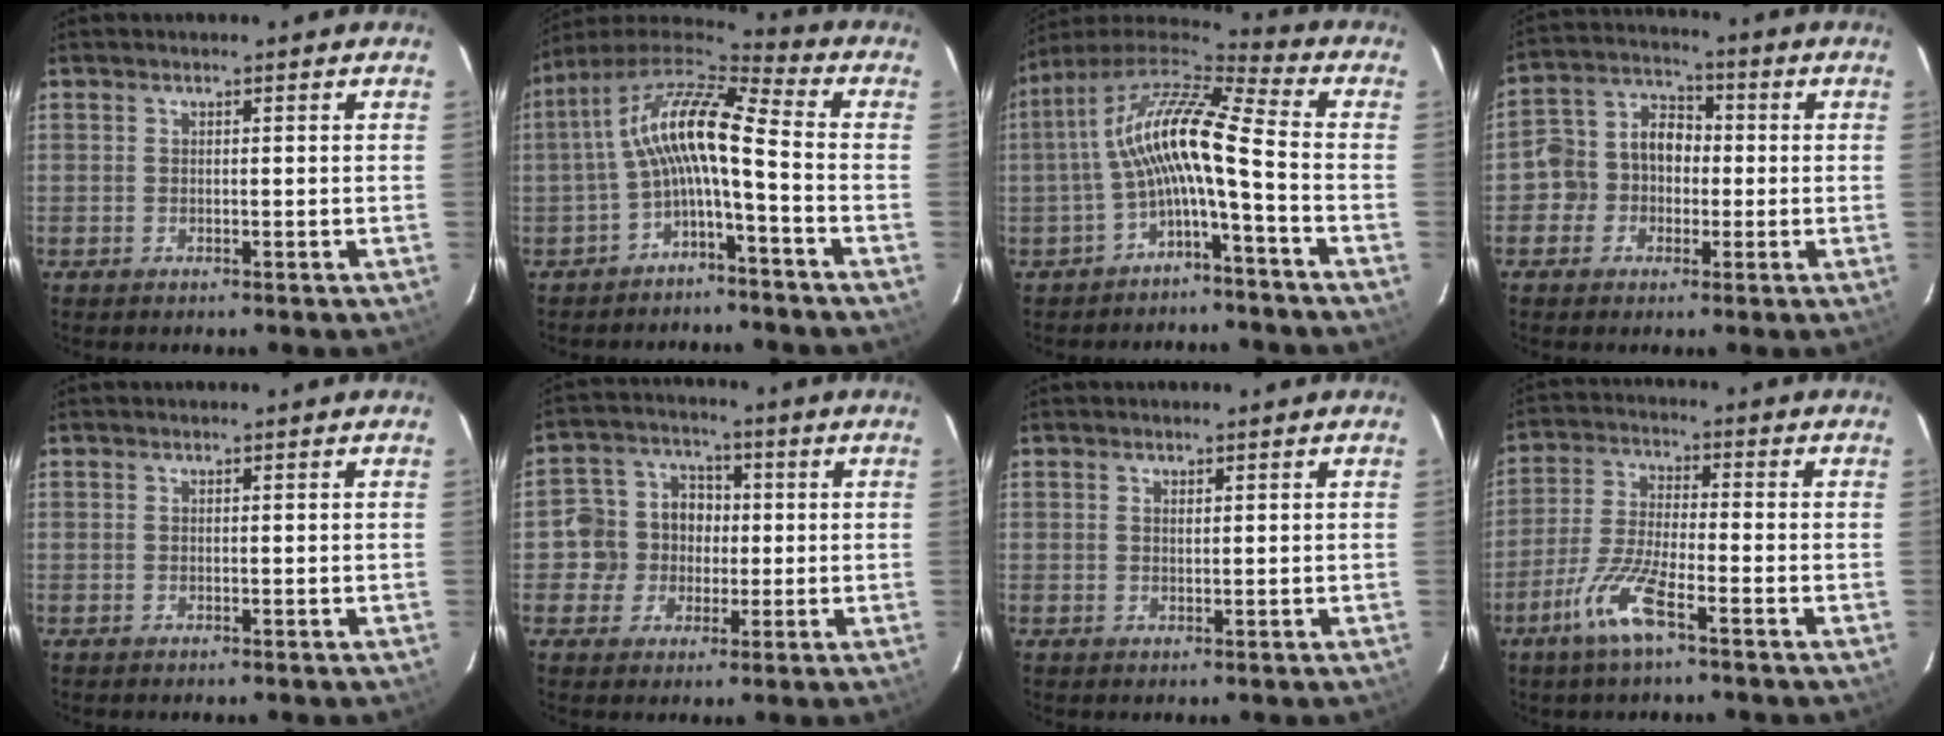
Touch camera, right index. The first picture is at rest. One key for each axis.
{"total": 12.1, "fx": -2.0, "fy": 2.5, "fz": 11.7, "tx": -0.233, "ty": 0.022, "tz": -0.043}
{"total": 12.7, "fx": -2.0, "fy": 1.6, "fz": 12.4, "tx": -0.242, "ty": 0.020, "tz": -0.043}
{"total": 8.3, "fx": -2.1, "fy": 7.4, "fz": 3.2, "tx": -0.065, "ty": 0.036, "tz": -0.045}
{"total": 0.0}
{"total": 8.3, "fx": -0.8, "fy": 7.9, "fz": 2.3, "tx": -0.050, "ty": 0.030, "tz": -0.021}
{"total": 0.8, "fx": 0.4, "fy": 0.5, "fz": 0.5, "tx": -0.009, "ty": 0.003, "tz": 0.008}
{"total": 9.0, "fx": -5.4, "fy": 1.5, "fz": 7.1, "tx": -0.155, "ty": -0.005, "tz": -0.109}